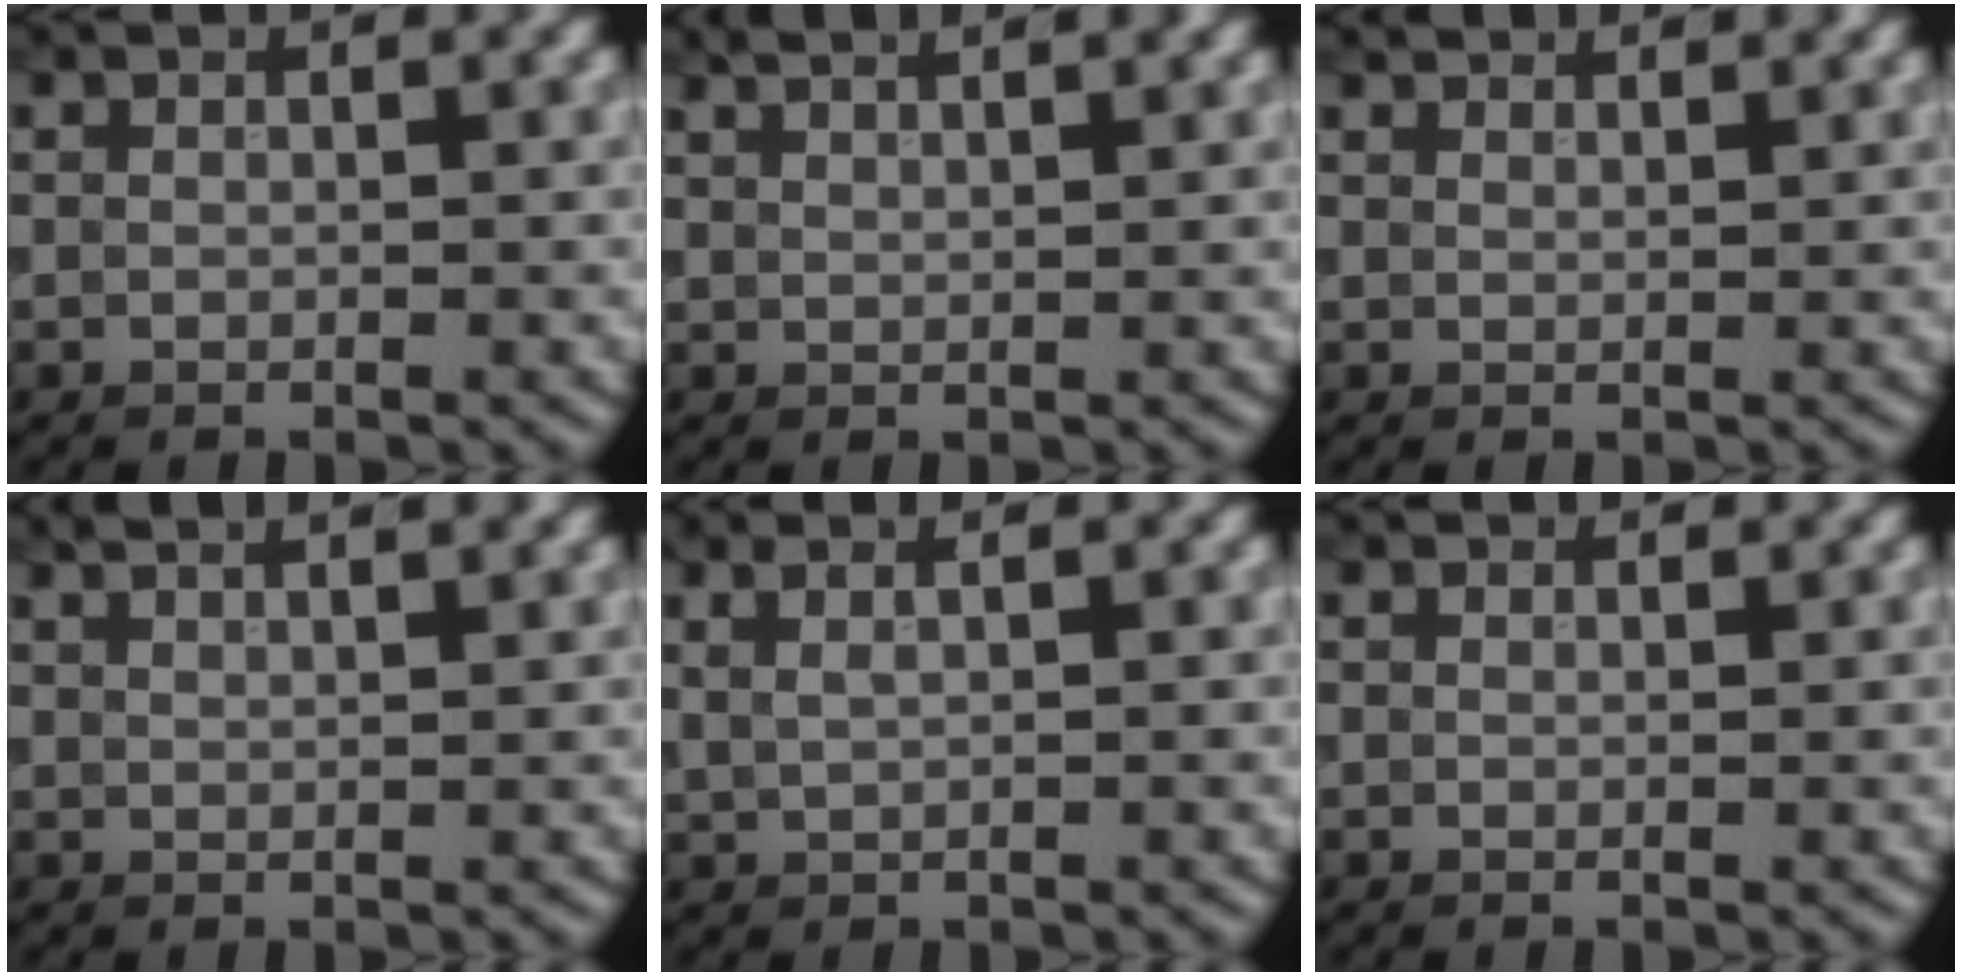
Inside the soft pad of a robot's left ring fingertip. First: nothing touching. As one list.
[{"total": 4.3, "force": [3.4, 1.2, 2.3], "torque": [-0.026, 0.030, 0.027]}, {"total": 3.4, "force": [3.1, 0.7, 1.0], "torque": [-0.027, -0.001, 0.055]}, {"total": 3.9, "force": [3.1, 1.1, 2.1], "torque": [-0.022, 0.028, 0.023]}, {"total": 2.3, "force": [1.6, 0.7, 1.5], "torque": [-0.023, 0.008, 0.015]}, {"total": 0.9, "force": [0.9, 0.3, 0.1], "torque": [-0.008, 0.001, 0.012]}]